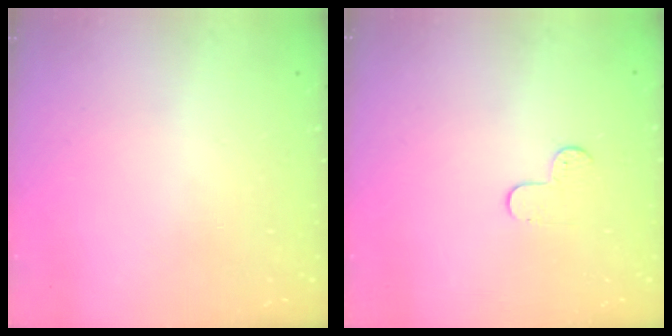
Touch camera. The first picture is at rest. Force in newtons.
{"total": 5.9, "press": 5.9, "slide": 0.5}